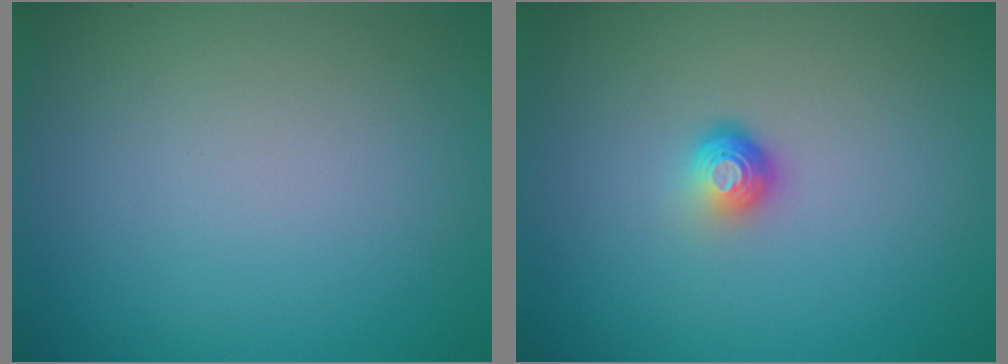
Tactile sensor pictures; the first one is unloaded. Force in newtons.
{"total": 1.7, "press": 1.2, "slide": 1.3}